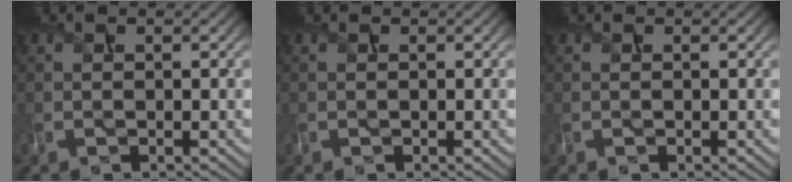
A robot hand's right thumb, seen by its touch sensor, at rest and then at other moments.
{"total": 0.0}
{"total": 0.0}